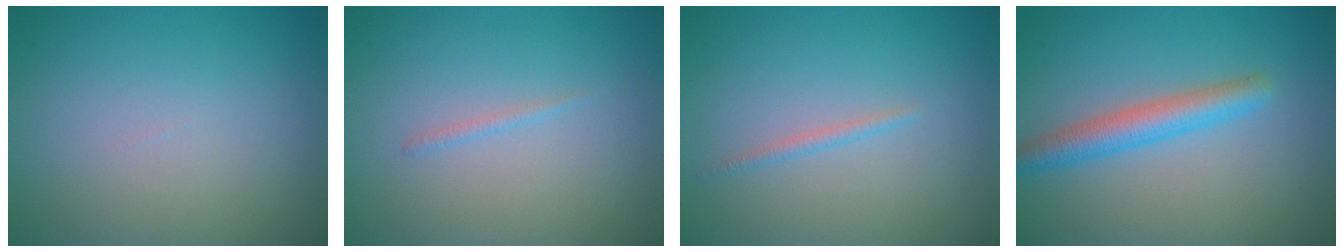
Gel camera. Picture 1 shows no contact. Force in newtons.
{"total": 0.6, "press": 0.5, "slide": 0.1}
{"total": 0.8, "press": 0.8, "slide": 0.0}
{"total": 3.3, "press": 3.3, "slide": 0.1}